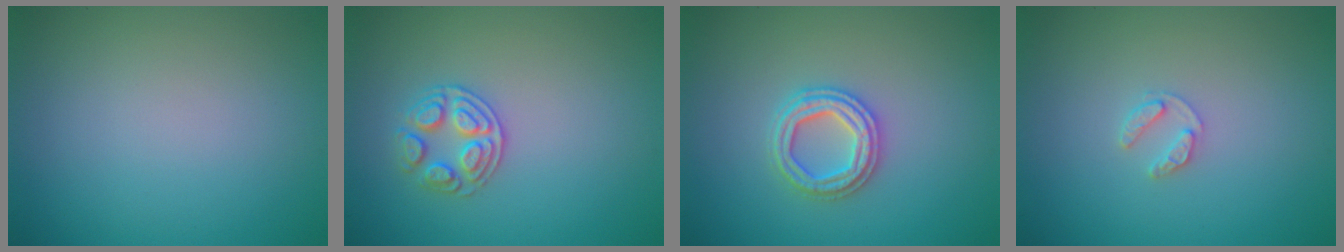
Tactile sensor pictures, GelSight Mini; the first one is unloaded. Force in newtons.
{"total": 2.5, "press": 2.4, "slide": 0.6}
{"total": 2.9, "press": 2.9, "slide": 0.6}
{"total": 1.3, "press": 1.3, "slide": 0.2}